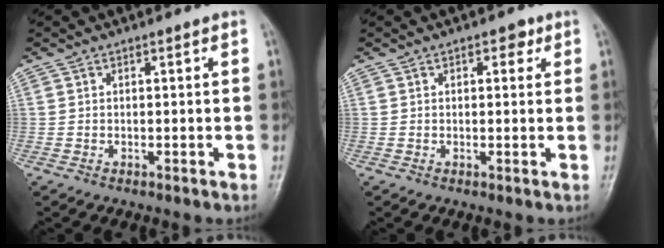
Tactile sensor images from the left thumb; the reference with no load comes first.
{"total": 2.3, "force": [1.1, 1.4, 1.5], "torque": [-0.007, 0.000, 0.011]}